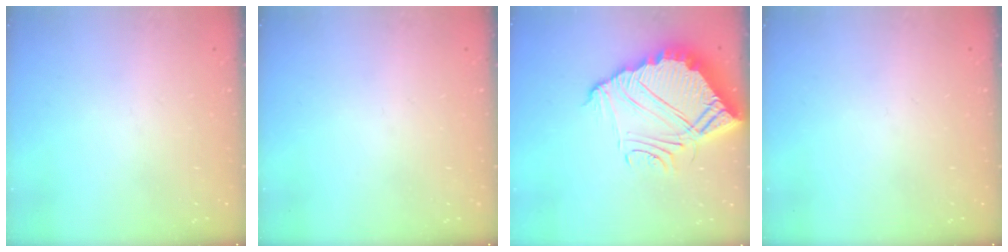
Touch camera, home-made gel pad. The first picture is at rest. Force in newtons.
{"total": 0.0}
{"total": 14.6, "press": 14.5, "slide": 1.1}
{"total": 0.0}